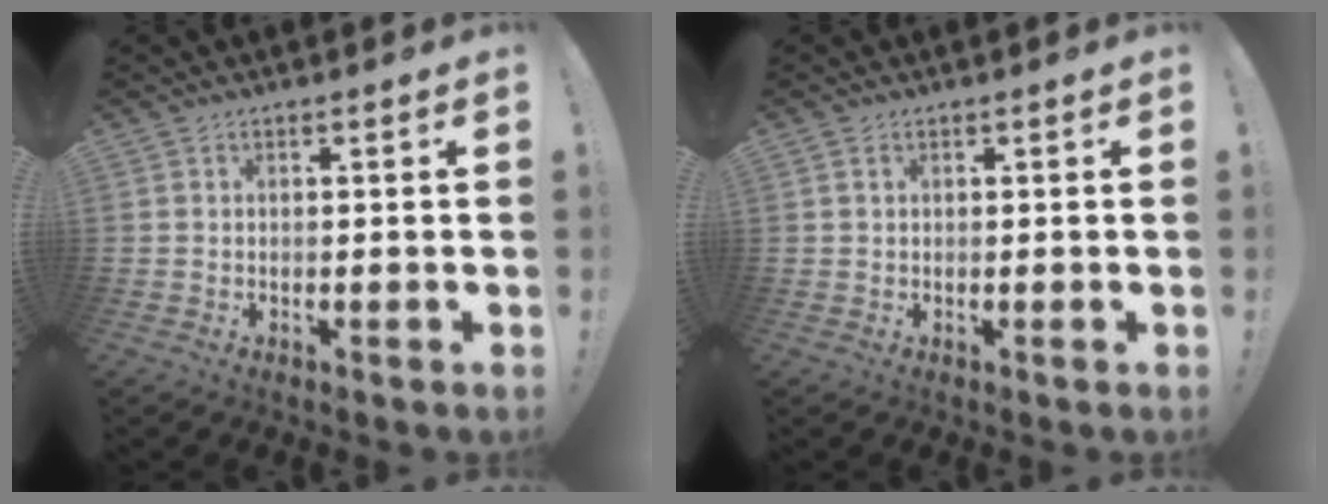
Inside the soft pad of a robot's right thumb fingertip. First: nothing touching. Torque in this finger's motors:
{"motor_torque": [-0.09, 0.00, -0.08, -0.22, 0.02]}